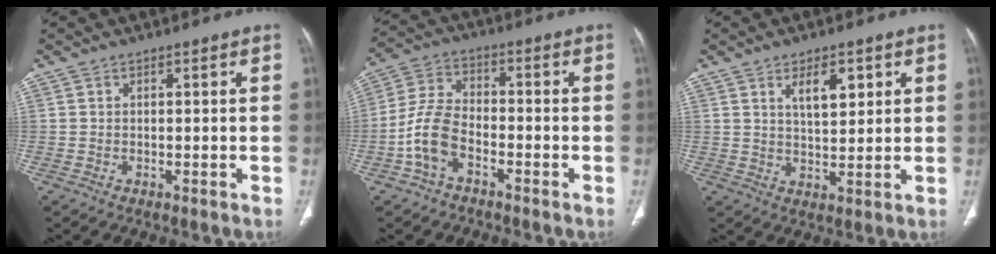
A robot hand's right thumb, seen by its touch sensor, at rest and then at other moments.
{"total": 8.7, "force": [-3.8, 5.1, 6.0], "torque": [-0.119, 0.033, -0.081]}
{"total": 6.4, "force": [2.9, 2.9, 5.0], "torque": [-0.063, -0.020, 0.051]}